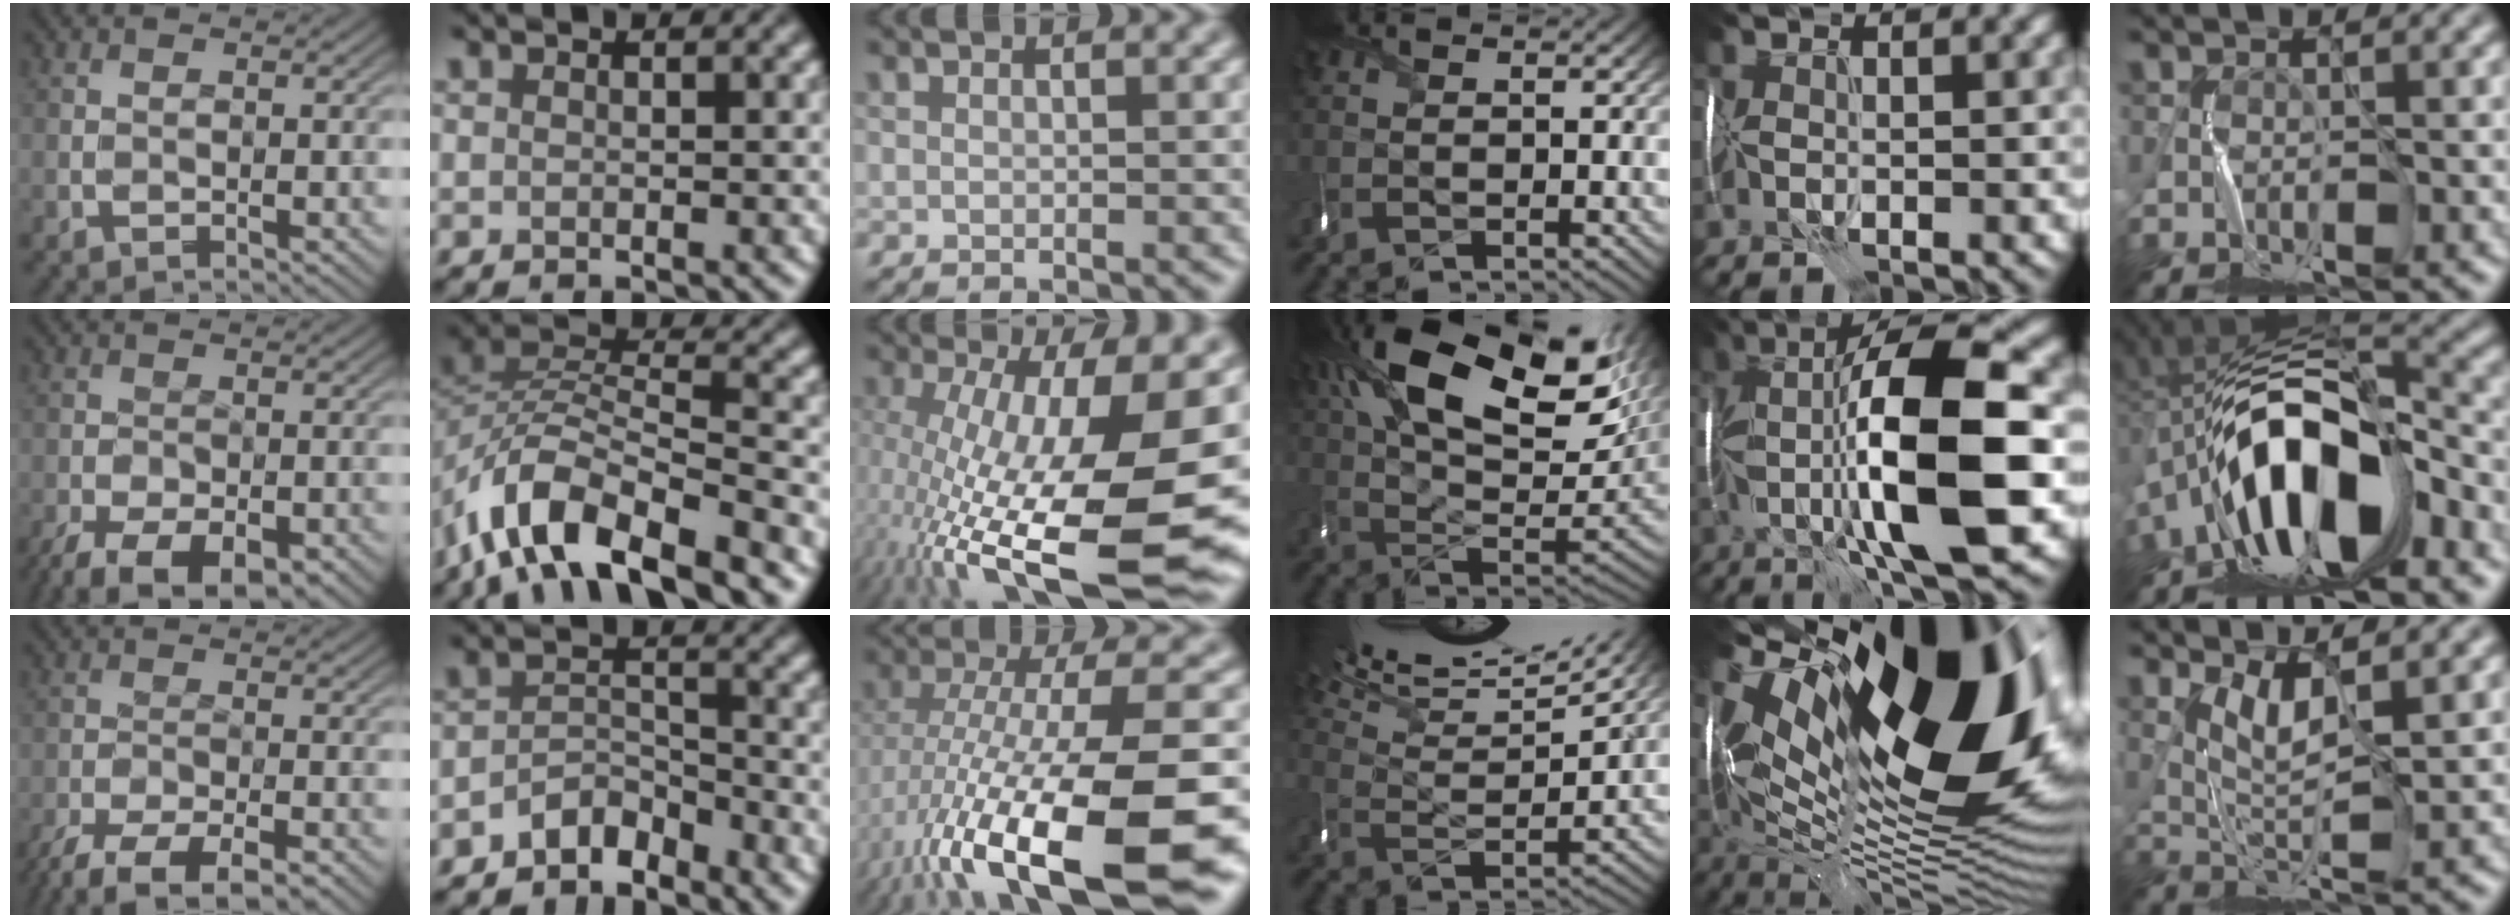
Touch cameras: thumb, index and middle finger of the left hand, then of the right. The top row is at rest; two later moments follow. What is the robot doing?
{"motion": "wrap", "object": "ribbon"}